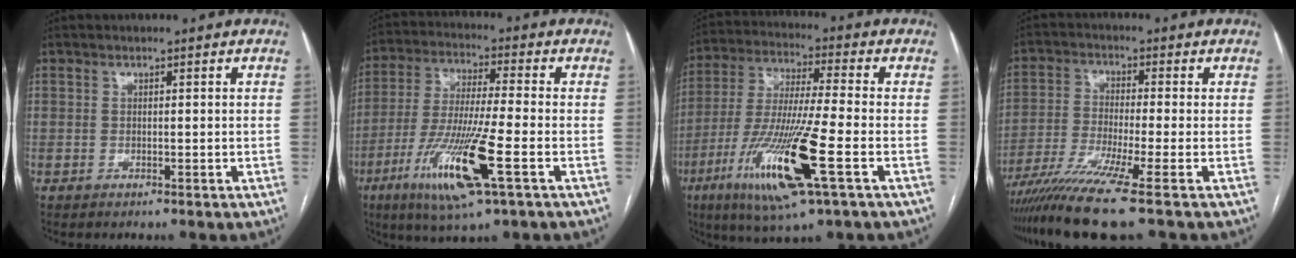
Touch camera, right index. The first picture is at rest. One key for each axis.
{"total": 15.0, "fx": -6.0, "fy": 0.8, "fz": 13.8, "tx": -0.280, "ty": -0.027, "tz": -0.108}
{"total": 17.3, "fx": -6.6, "fy": 0.9, "fz": 15.9, "tx": -0.332, "ty": -0.031, "tz": -0.121}
{"total": 10.9, "fx": -7.7, "fy": -1.9, "fz": 7.4, "tx": -0.134, "ty": -0.032, "tz": -0.134}